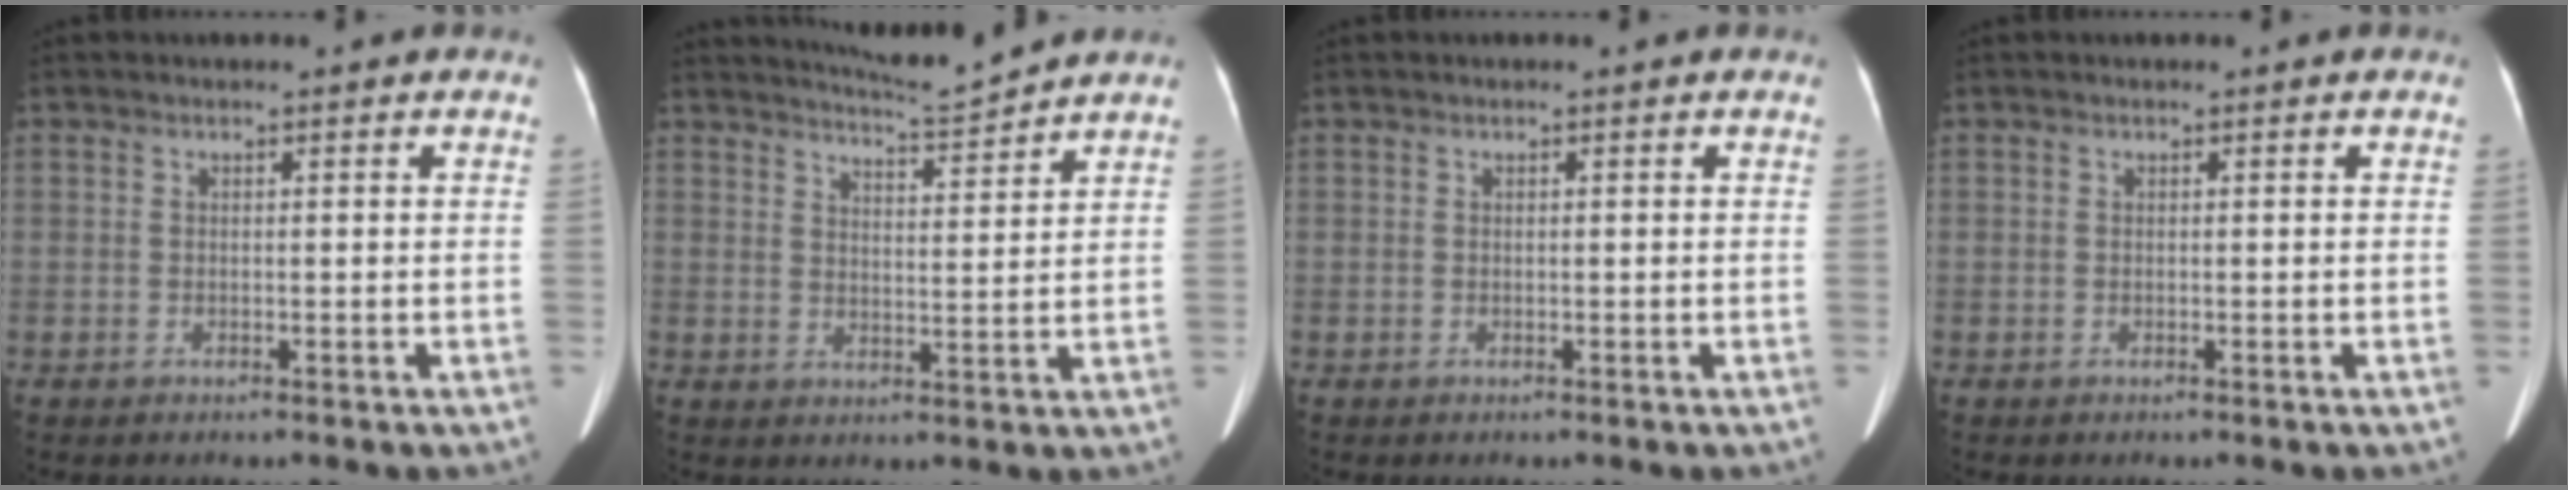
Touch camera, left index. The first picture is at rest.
{"total": 6.3, "force": [6.1, -1.1, 0.9], "torque": [-0.028, -0.012, 0.100]}
{"total": 0.0}
{"total": 0.0}